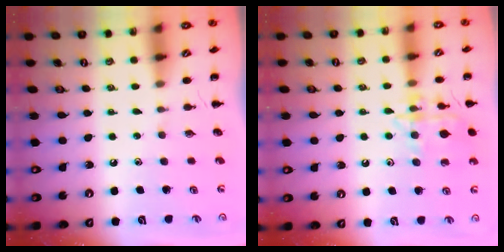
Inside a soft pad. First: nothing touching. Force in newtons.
{"total": 14.9, "press": 14.8, "slide": 1.5}